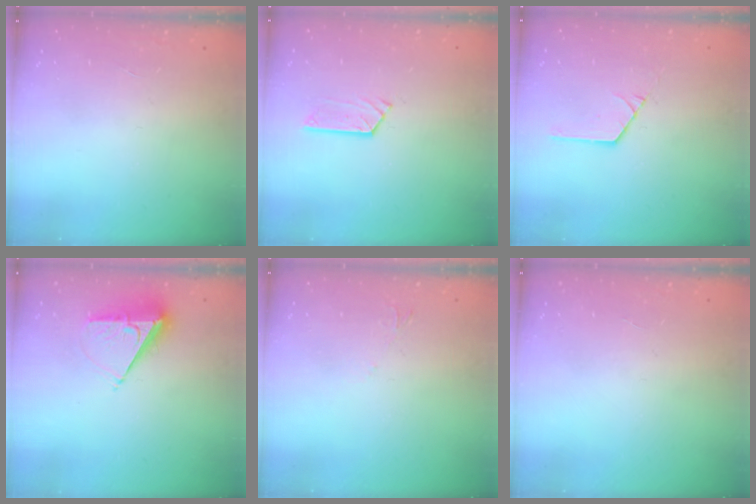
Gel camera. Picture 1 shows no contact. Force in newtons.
{"total": 5.3, "press": 5.3, "slide": 0.2}
{"total": 1.3, "press": 1.3, "slide": 0.2}
{"total": 7.0, "press": 7.0, "slide": 0.7}
{"total": 2.2, "press": 2.2, "slide": 0.4}
{"total": 0.0}